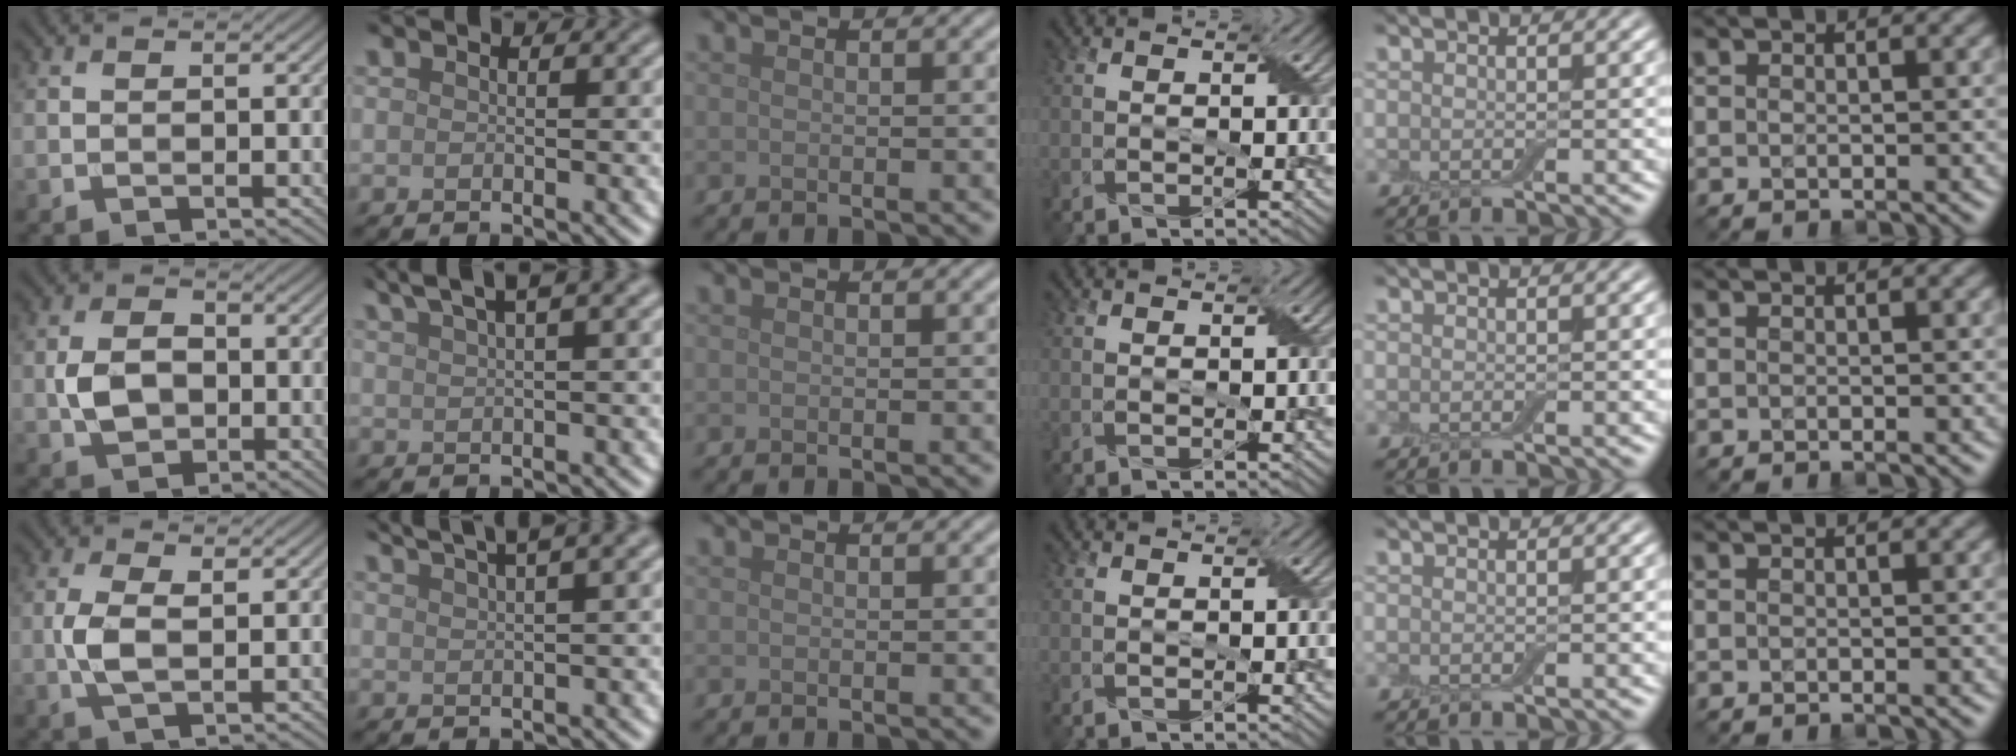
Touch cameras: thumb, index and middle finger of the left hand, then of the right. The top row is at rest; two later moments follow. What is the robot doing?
{"motion": "peel", "object": "aluminum foil"}